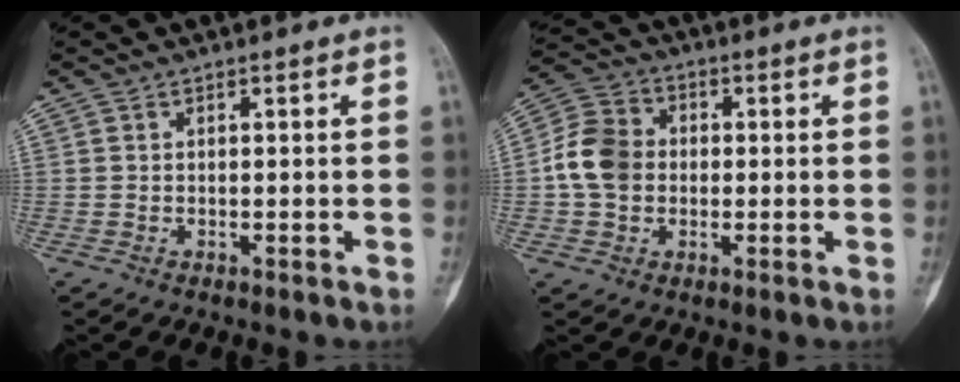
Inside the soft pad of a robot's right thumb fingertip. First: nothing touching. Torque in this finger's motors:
{"motor_torque": [0.56, 0.52, 0.04, 0.01, 0.02]}